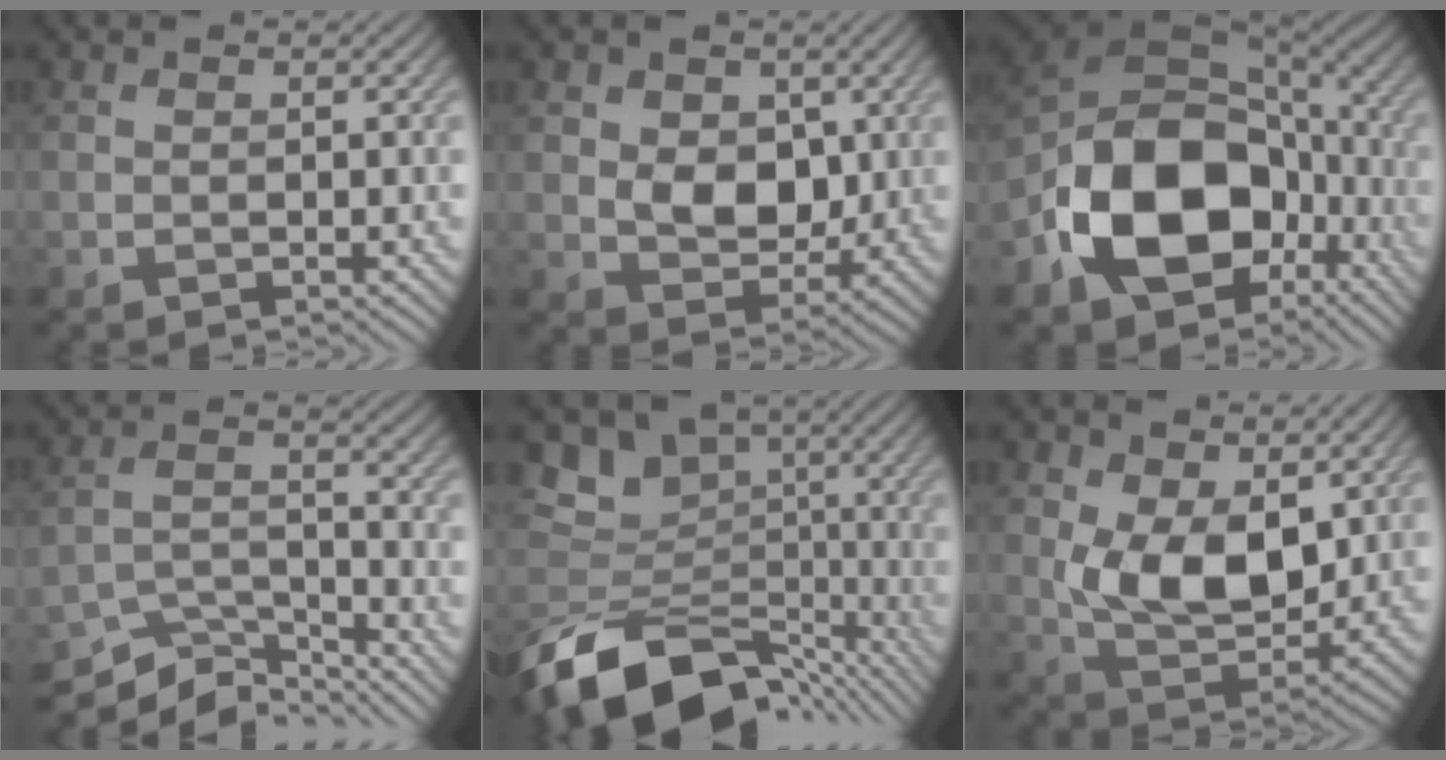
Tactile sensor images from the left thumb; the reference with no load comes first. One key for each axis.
{"total": 5.8, "fx": 1.0, "fy": 4.3, "fz": 3.7, "tx": -0.073, "ty": -0.006, "tz": 0.012}
{"total": 18.9, "fx": -5.8, "fy": 12.5, "fz": 12.9, "tx": -0.253, "ty": -0.034, "tz": -0.108}
{"total": 8.4, "fx": -7.4, "fy": 2.2, "fz": 3.5, "tx": -0.065, "ty": -0.002, "tz": -0.139}
{"total": 15.0, "fx": -7.5, "fy": 10.4, "fz": 7.8, "tx": -0.163, "ty": -0.011, "tz": -0.110}
{"total": 9.1, "fx": 2.2, "fy": 5.6, "fz": 6.9, "tx": -0.141, "ty": -0.016, "tz": 0.042}